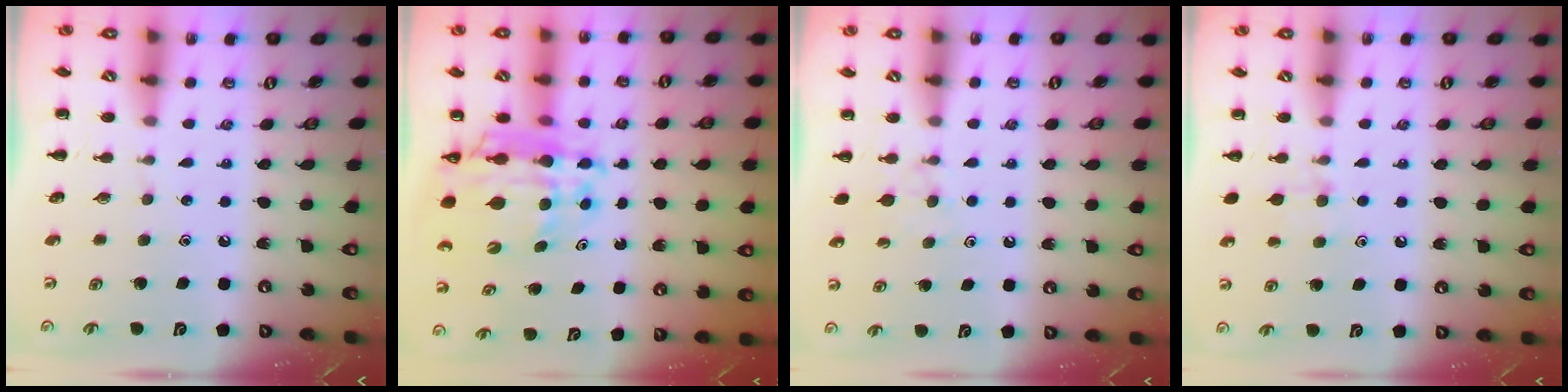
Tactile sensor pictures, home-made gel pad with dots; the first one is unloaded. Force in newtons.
{"total": 14.7, "press": 14.2, "slide": 3.8}
{"total": 3.9, "press": 3.7, "slide": 1.2}
{"total": 7.9, "press": 7.6, "slide": 2.1}